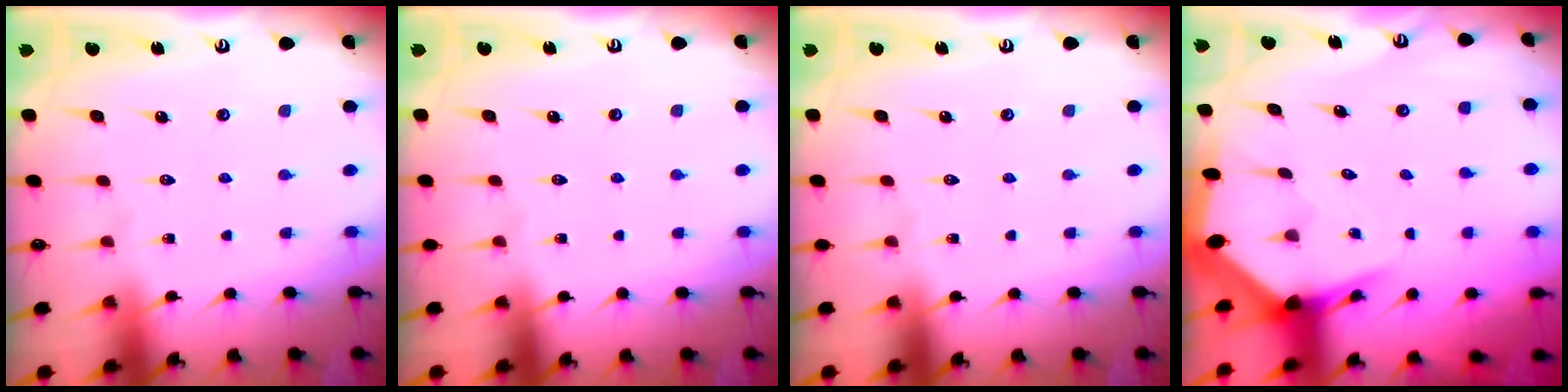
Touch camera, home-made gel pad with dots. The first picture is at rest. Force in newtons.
{"total": 0.0}
{"total": 0.0}
{"total": 4.4, "press": 4.3, "slide": 0.7}